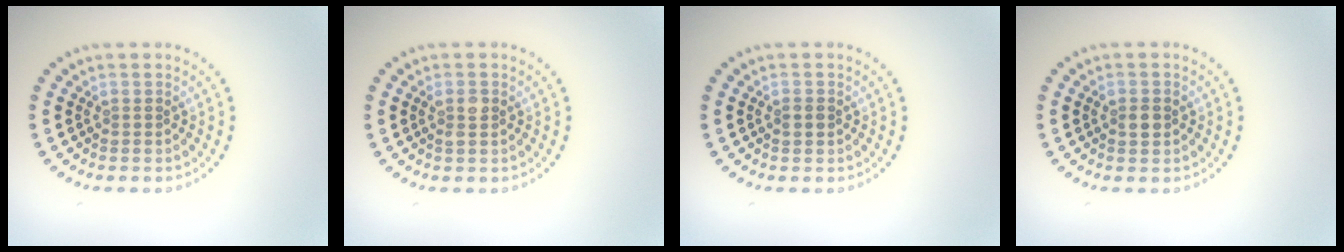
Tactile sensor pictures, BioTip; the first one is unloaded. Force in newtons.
{"total": 1.3, "press": 1.3, "slide": 0.4}
{"total": 1.3, "press": 1.2, "slide": 0.3}
{"total": 1.8, "press": 1.8, "slide": 0.1}